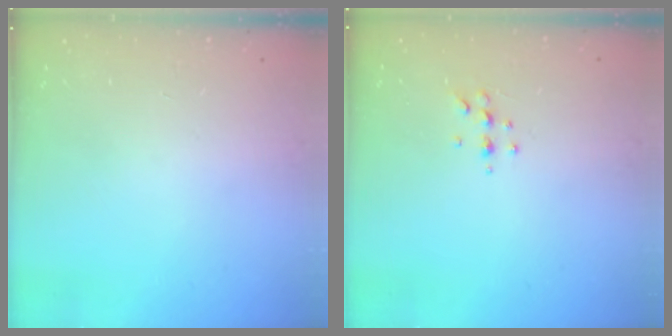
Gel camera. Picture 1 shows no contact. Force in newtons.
{"total": 5.1, "press": 4.9, "slide": 1.4}